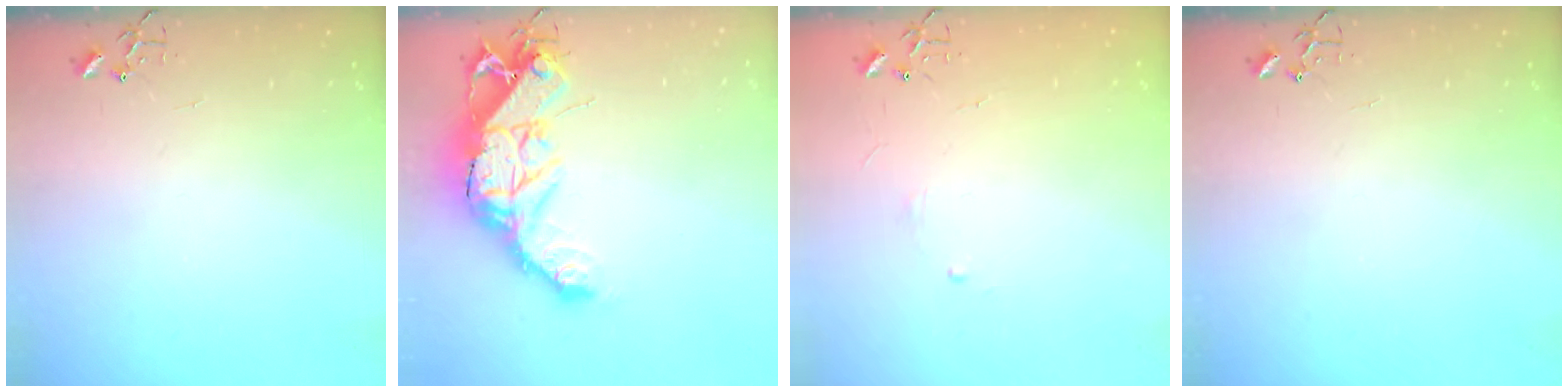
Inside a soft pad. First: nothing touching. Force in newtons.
{"total": 17.7, "press": 17.6, "slide": 1.5}
{"total": 2.9, "press": 2.8, "slide": 0.5}
{"total": 0.0}